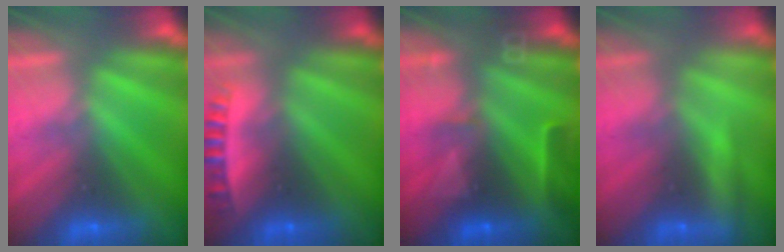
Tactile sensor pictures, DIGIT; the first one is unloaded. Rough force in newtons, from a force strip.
{"total": 2.7}
{"total": 8.3}
{"total": 2.1}